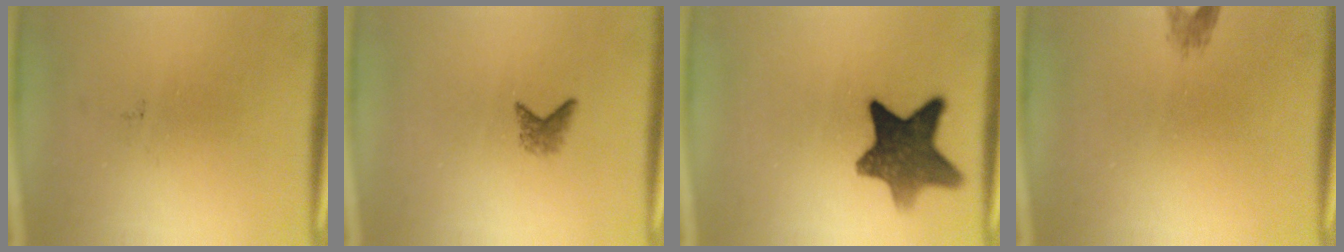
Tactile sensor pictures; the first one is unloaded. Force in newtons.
{"total": 1.4}
{"total": 10.7}
{"total": 1.4}